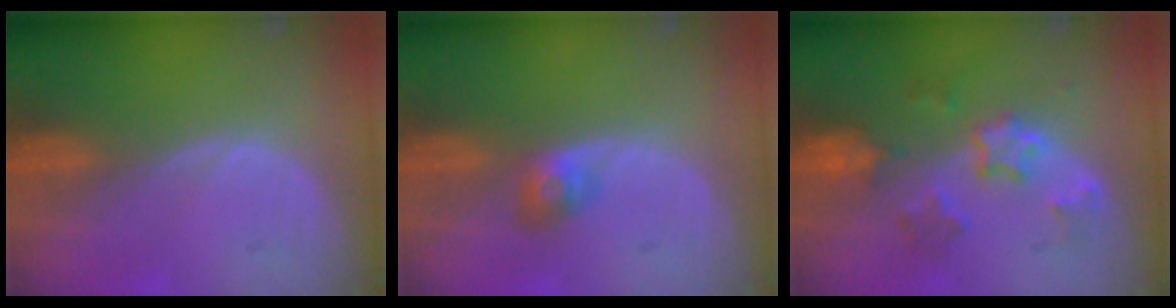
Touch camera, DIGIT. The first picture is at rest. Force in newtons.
{"total": 3.0, "press": 2.6, "slide": 1.4}
{"total": 6.1, "press": 6.0, "slide": 1.1}